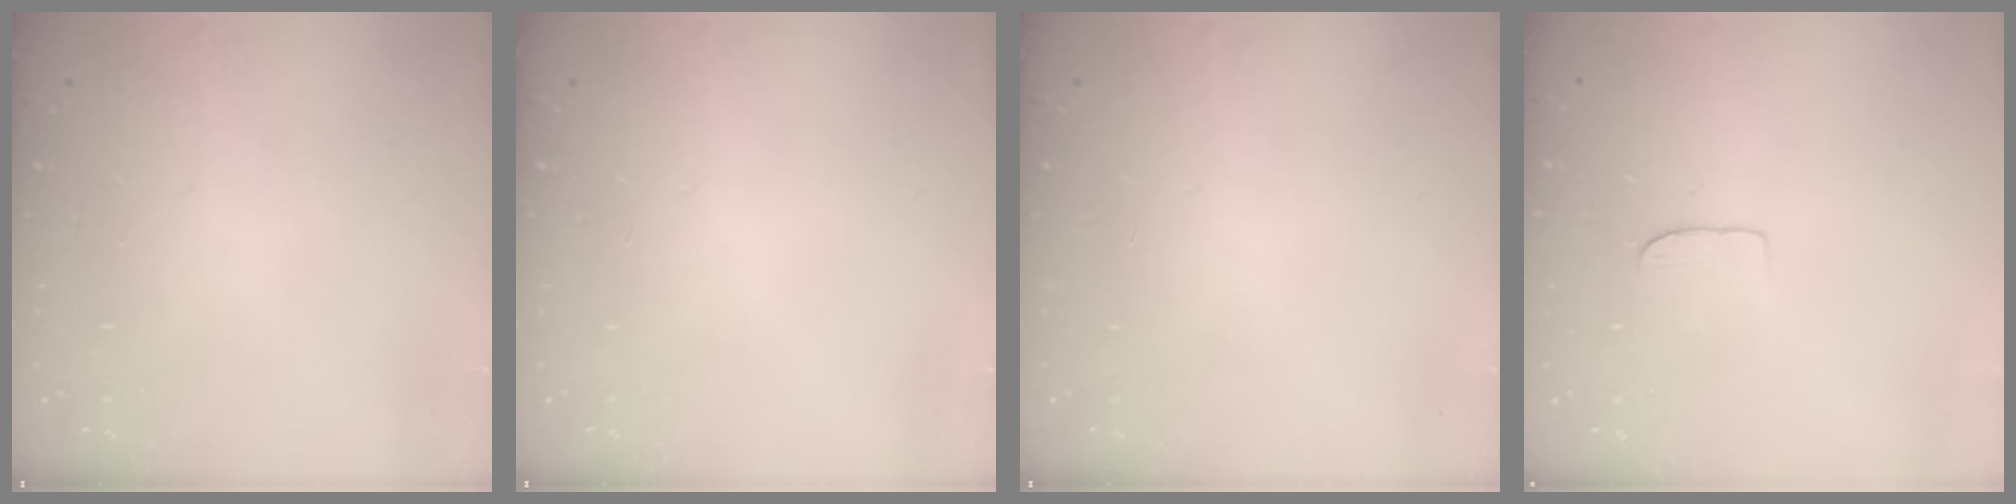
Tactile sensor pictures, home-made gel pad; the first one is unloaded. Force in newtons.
{"total": 0.0}
{"total": 0.0}
{"total": 4.5, "press": 4.5, "slide": 0.3}